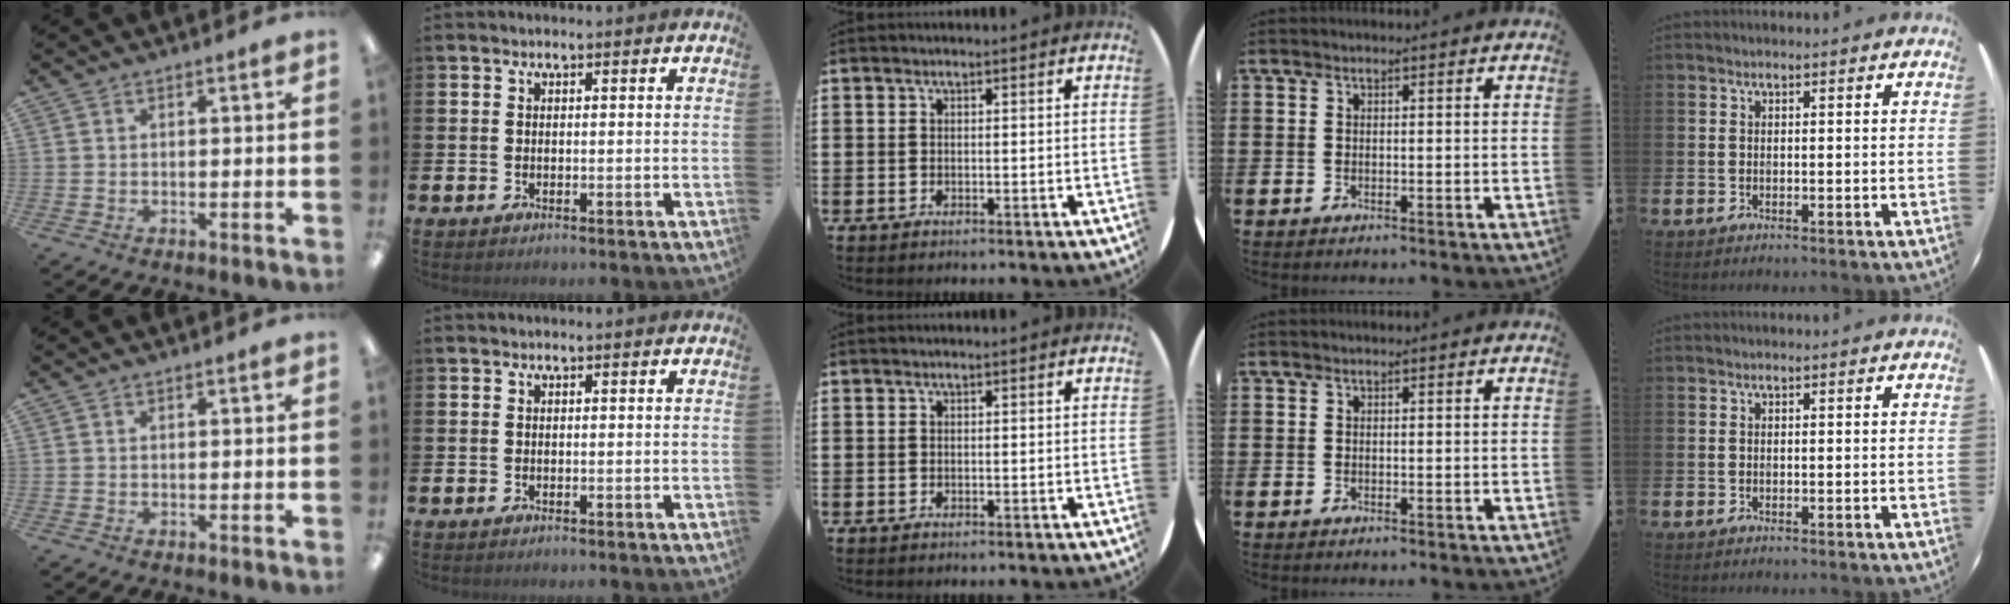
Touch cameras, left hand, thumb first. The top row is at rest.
{}